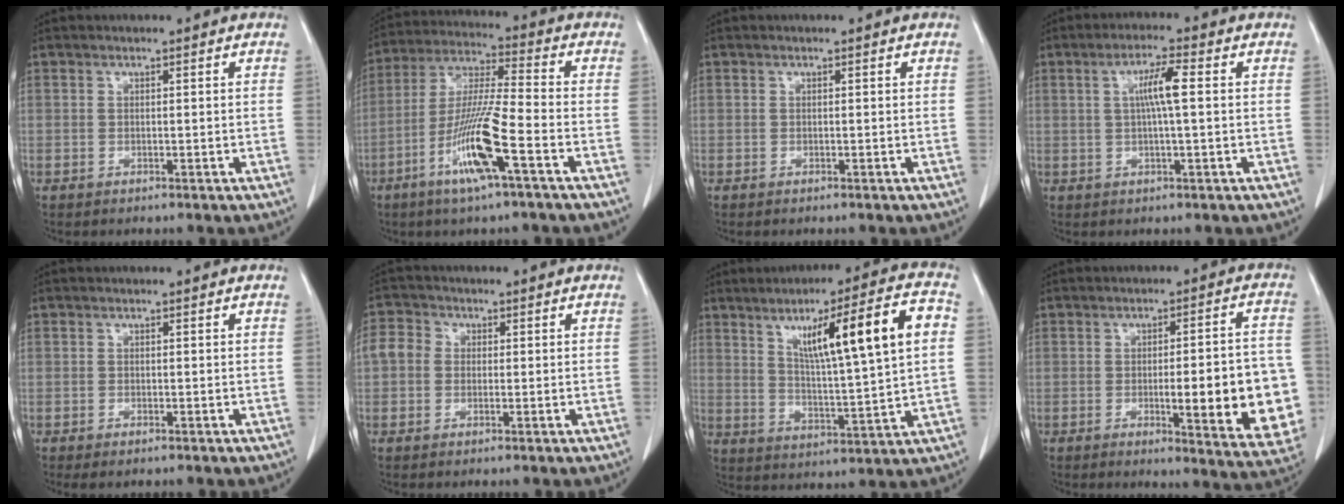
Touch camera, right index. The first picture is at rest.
{"total": 12.7, "force": [-5.5, 0.2, 11.4], "torque": [-0.231, -0.010, -0.107]}
{"total": 0.0}
{"total": 5.0, "force": [0.8, 0.1, 5.0], "torque": [-0.092, 0.007, 0.014]}
{"total": 1.2, "force": [-0.8, 0.3, 0.8], "torque": [-0.011, -0.003, -0.006]}
{"total": 5.4, "force": [0.2, 4.8, 2.3], "torque": [-0.051, 0.023, 0.001]}
{"total": 15.6, "force": [4.7, 0.6, 14.9], "torque": [-0.229, 0.015, 0.074]}
{"total": 16.0, "force": [-2.9, 3.3, 15.3], "torque": [-0.132, 0.012, -0.021]}